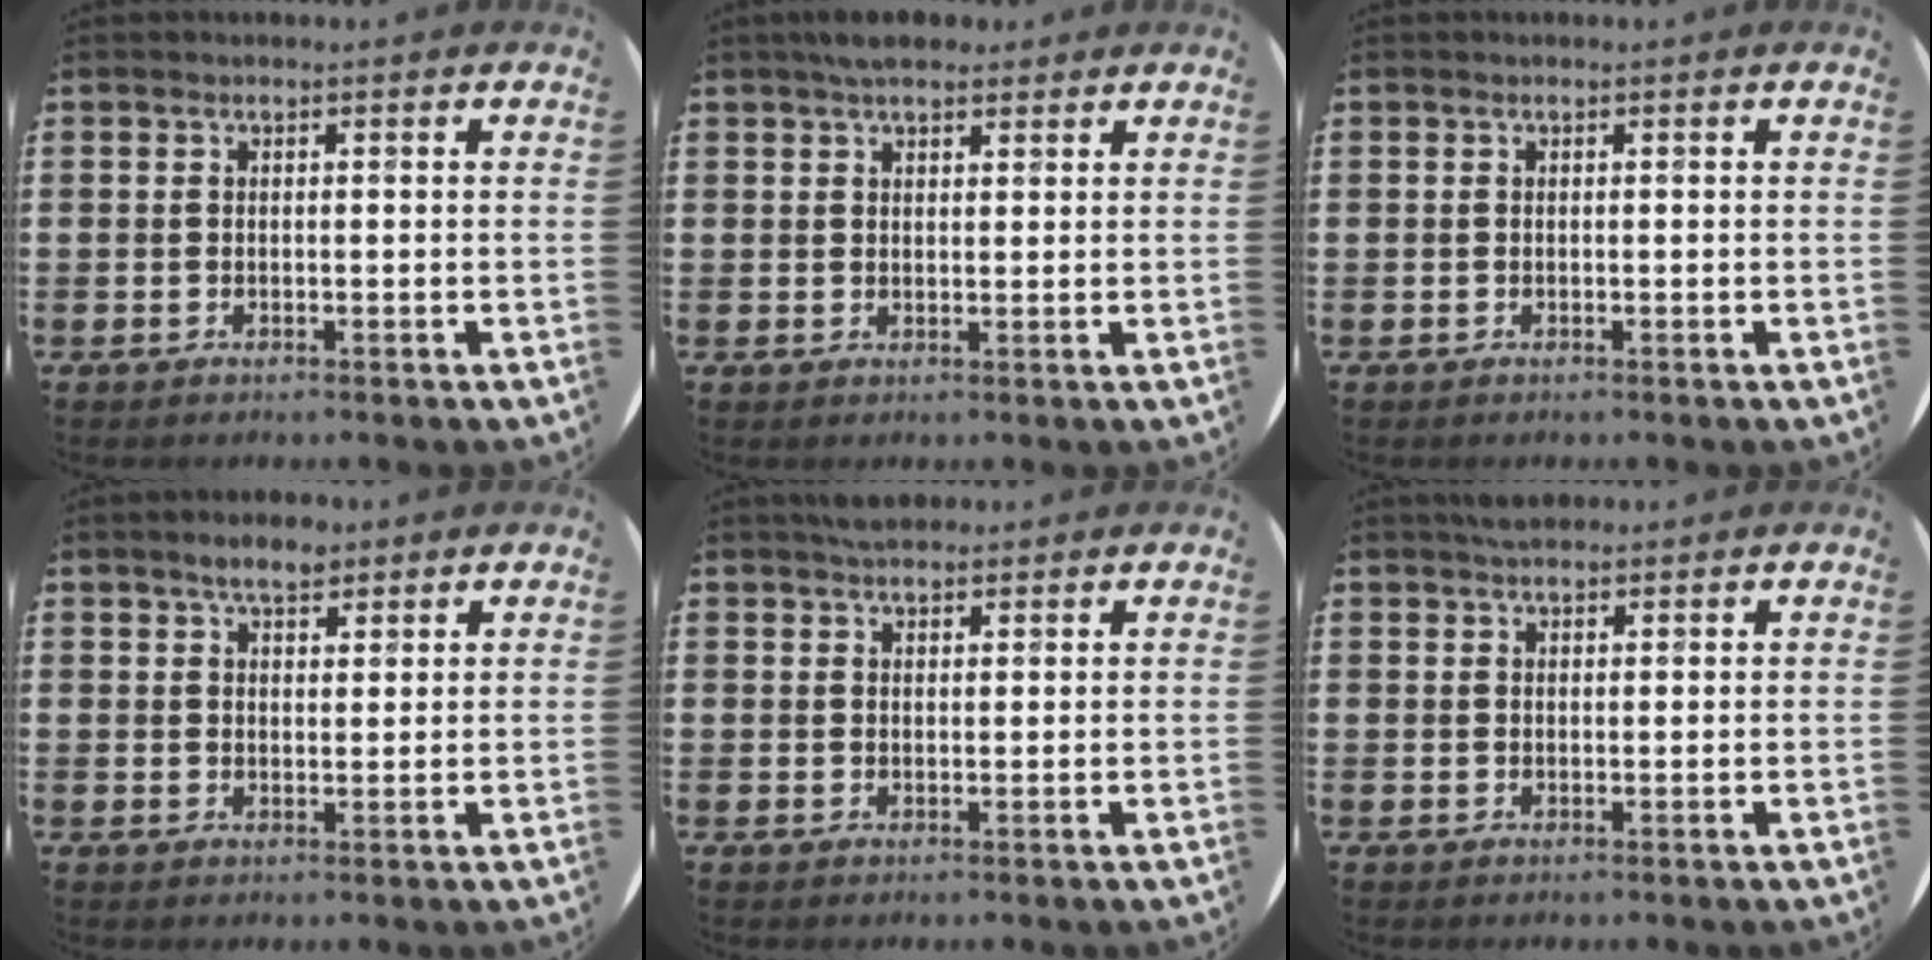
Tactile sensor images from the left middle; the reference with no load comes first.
{"total": 3.1, "force": [2.7, 1.1, 1.0], "torque": [-0.016, 0.000, 0.049]}
{"total": 0.0}
{"total": 3.8, "force": [3.0, 1.5, 1.8], "torque": [-0.022, -0.002, 0.051]}
{"total": 2.4, "force": [2.2, 0.8, 0.4], "torque": [-0.003, 0.000, 0.041]}
{"total": 1.9, "force": [1.8, 0.6, 0.5], "torque": [-0.003, 0.002, 0.031]}